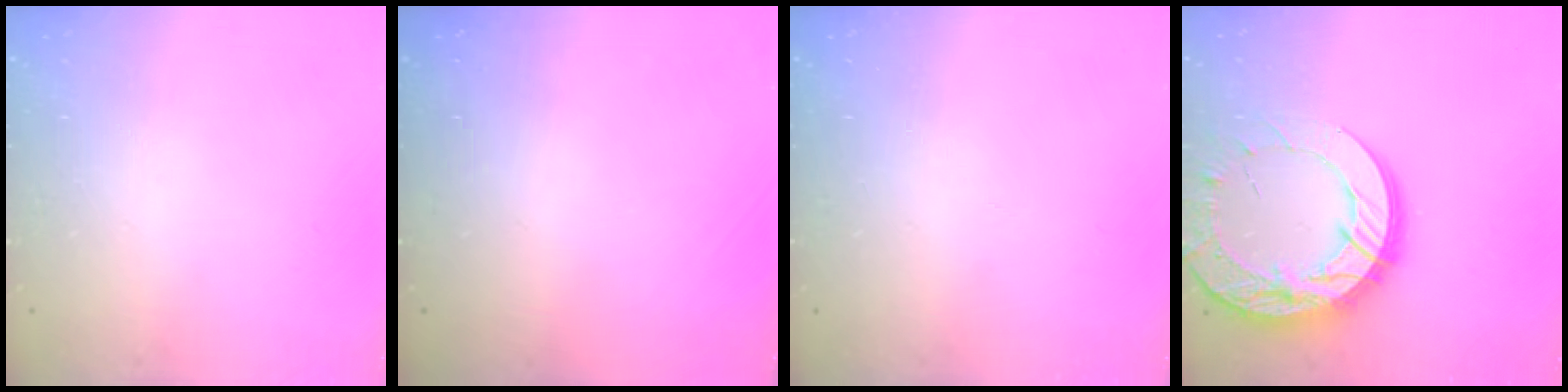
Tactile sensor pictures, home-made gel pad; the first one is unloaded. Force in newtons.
{"total": 0.0}
{"total": 0.0}
{"total": 21.2, "press": 21.1, "slide": 2.1}